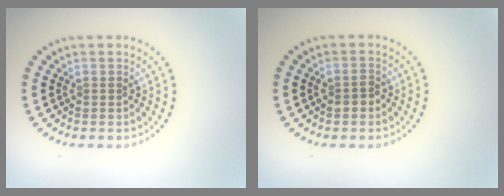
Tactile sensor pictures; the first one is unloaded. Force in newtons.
{"total": 1.4, "press": 1.4, "slide": 0.4}